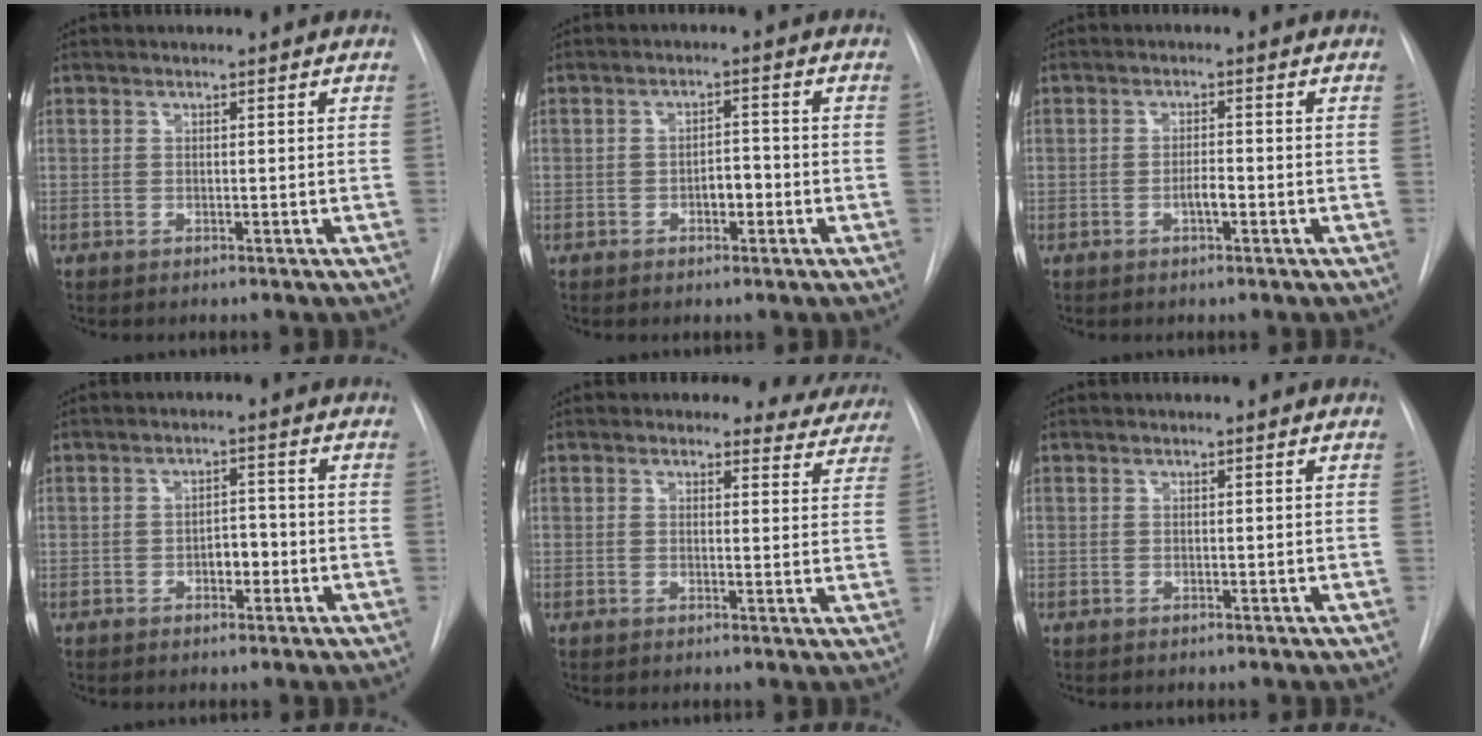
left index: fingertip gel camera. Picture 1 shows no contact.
{"total": 2.9, "force": [-1.1, 1.4, 2.3], "torque": [-0.029, 0.007, -0.016]}
{"total": 2.1, "force": [-0.8, 0.5, 1.8], "torque": [-0.030, 0.002, -0.015]}
{"total": 3.1, "force": [-1.1, 1.6, 2.4], "torque": [-0.028, 0.007, -0.016]}
{"total": 6.9, "force": [6.2, 3.1, 0.0], "torque": [0.037, -0.013, 0.039]}
{"total": 0.0}